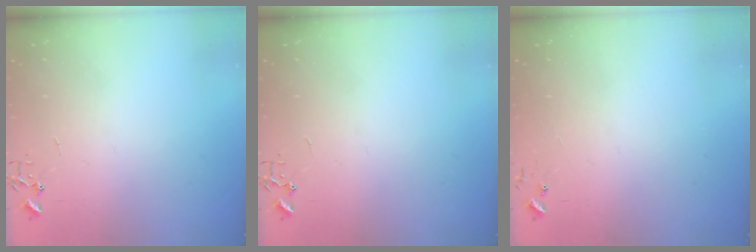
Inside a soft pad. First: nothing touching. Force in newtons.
{"total": 0.0}
{"total": 4.7, "press": 4.7, "slide": 0.4}